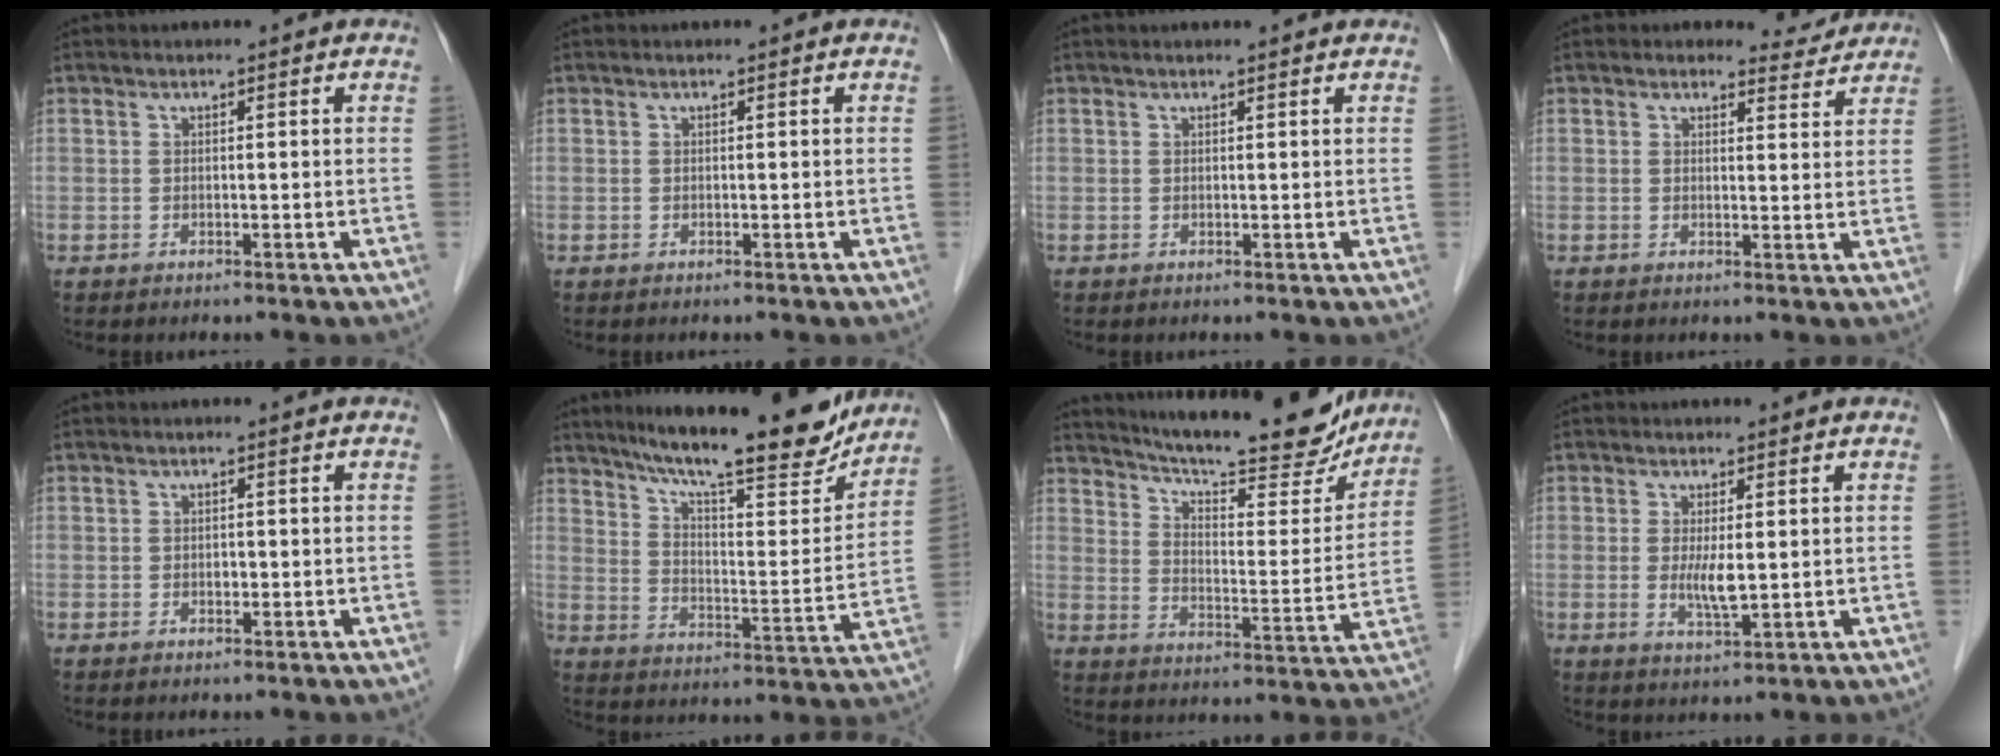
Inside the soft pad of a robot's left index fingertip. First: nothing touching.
{"total": 0.0}
{"total": 2.2, "force": [2.0, 0.0, 0.8], "torque": [-0.009, 0.010, 0.022]}
{"total": 2.9, "force": [2.7, 1.0, -0.5], "torque": [0.004, -0.015, 0.025]}
{"total": 0.7, "force": [-0.3, 0.5, 0.4], "torque": [-0.007, -0.002, -0.006]}
{"total": 21.5, "force": [17.9, 3.4, 11.5], "torque": [-0.179, -0.012, 0.258]}
{"total": 22.7, "force": [20.0, 4.3, 9.9], "torque": [-0.150, -0.021, 0.269]}
{"total": 3.4, "force": [0.1, 0.6, 3.3], "torque": [-0.066, -0.012, 0.006]}